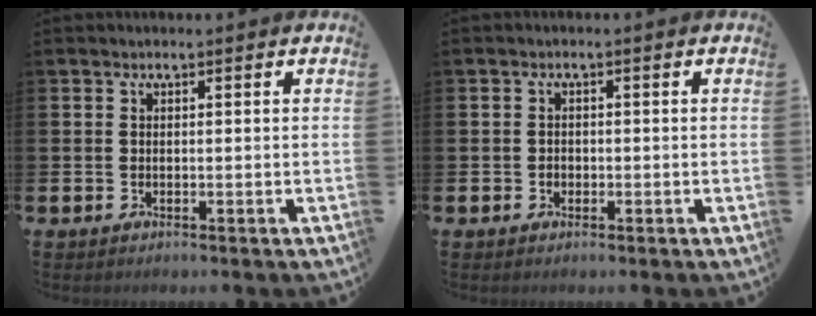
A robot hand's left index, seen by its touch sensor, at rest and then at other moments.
{"total": 0.9, "force": [-0.3, 0.8, 0.2], "torque": [-0.001, 0.002, -0.009]}